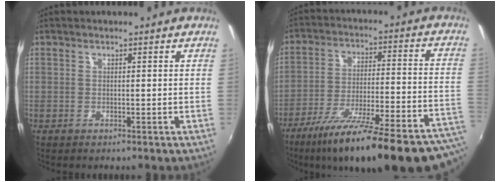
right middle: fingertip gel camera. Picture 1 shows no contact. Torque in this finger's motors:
{"motor_torque": [1.09, -1.05, 0.42, 0.16]}